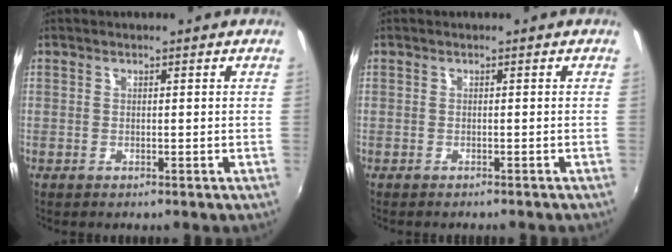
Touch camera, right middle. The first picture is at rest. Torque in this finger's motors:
{"motor_torque": [0.96, -1.18, 0.08, 0.06]}